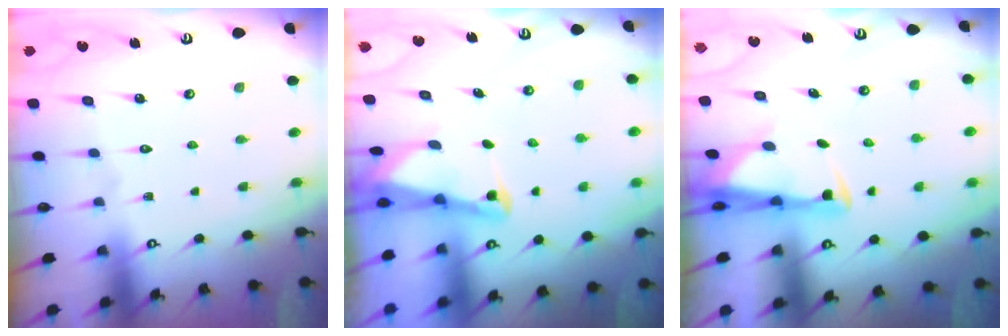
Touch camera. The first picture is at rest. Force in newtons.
{"total": 2.6, "press": 2.5, "slide": 0.6}
{"total": 2.9, "press": 2.7, "slide": 0.9}